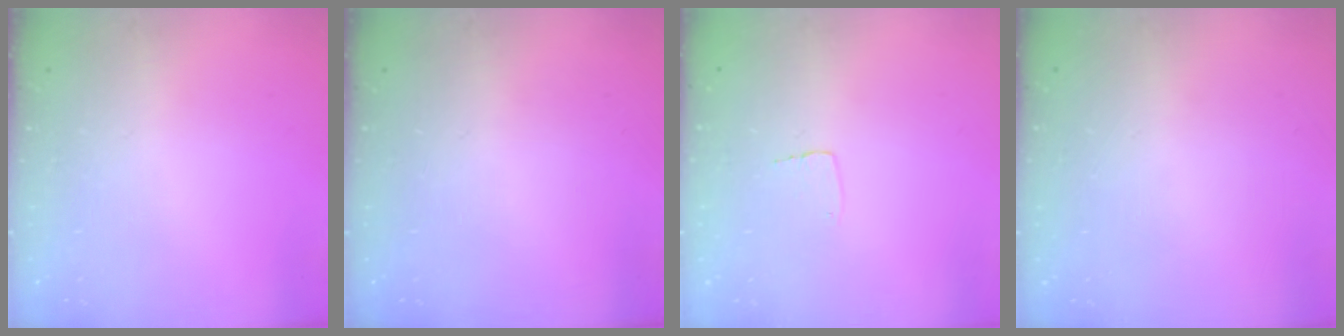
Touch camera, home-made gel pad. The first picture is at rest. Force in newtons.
{"total": 0.0}
{"total": 2.7, "press": 2.7, "slide": 0.1}
{"total": 0.0}